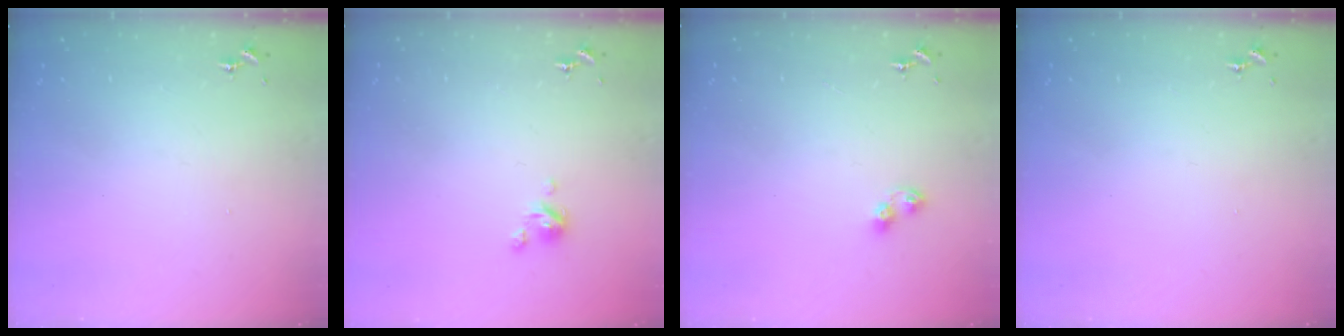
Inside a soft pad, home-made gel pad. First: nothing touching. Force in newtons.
{"total": 3.4, "press": 3.4, "slide": 0.3}
{"total": 3.9, "press": 3.9, "slide": 0.4}
{"total": 0.0}